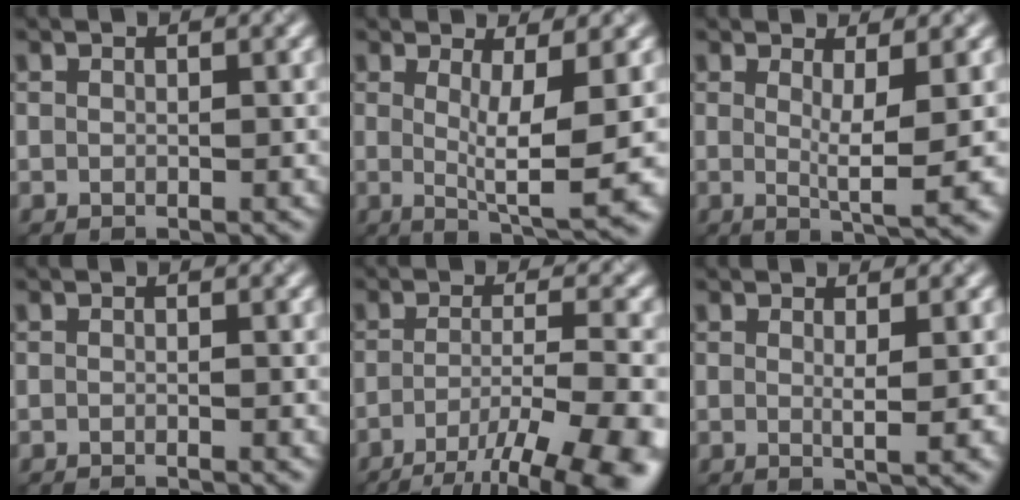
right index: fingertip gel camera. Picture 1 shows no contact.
{"total": 6.1, "force": [0.1, 1.2, 6.0], "torque": [-0.092, -0.012, 0.007]}
{"total": 4.5, "force": [0.4, 0.8, 4.4], "torque": [-0.063, -0.012, 0.007]}
{"total": 1.1, "force": [-0.8, 0.2, 0.7], "torque": [-0.001, -0.003, -0.018]}
{"total": 12.1, "force": [-7.6, 3.2, 8.8], "torque": [-0.138, -0.025, -0.098]}
{"total": 2.1, "force": [0.3, 0.3, 2.1], "torque": [-0.031, -0.007, 0.002]}